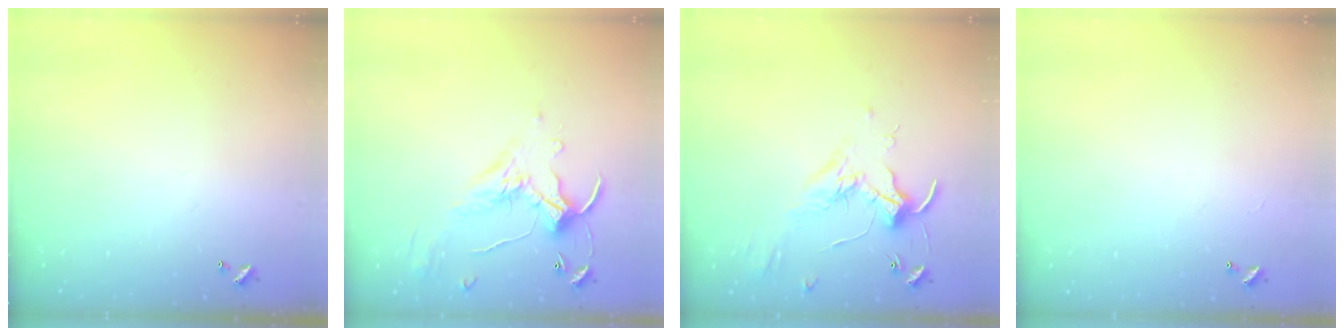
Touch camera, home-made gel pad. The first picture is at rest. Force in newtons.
{"total": 1.1, "press": 0.4, "slide": 1.0}
{"total": 1.7, "press": 1.6, "slide": 0.5}
{"total": 1.0, "press": 0.9, "slide": 0.5}